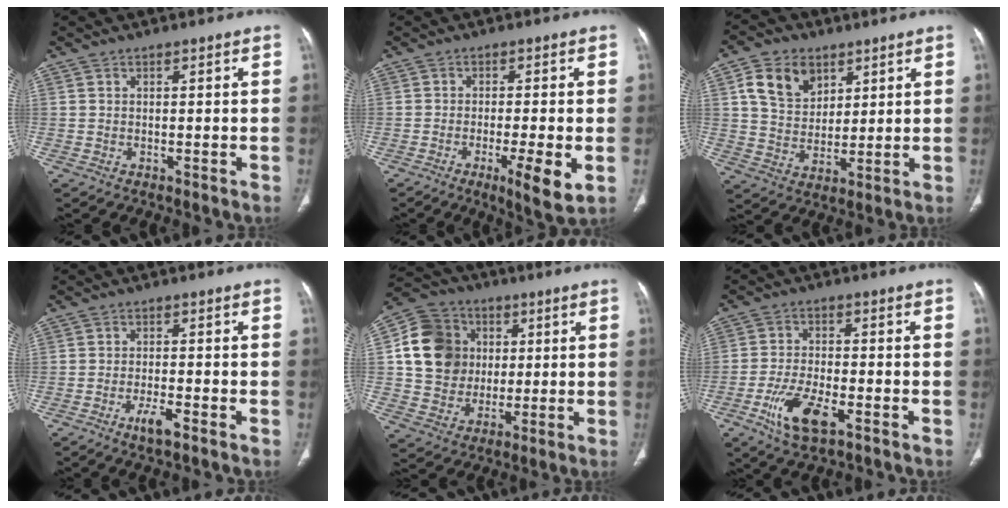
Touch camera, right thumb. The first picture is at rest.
{"total": 7.9, "force": [-2.6, 1.2, 7.4], "torque": [-0.118, -0.016, -0.041]}
{"total": 10.6, "force": [4.8, 7.6, 5.6], "torque": [-0.075, -0.016, 0.094]}
{"total": 5.3, "force": [-3.1, 1.1, 4.2], "torque": [-0.084, 0.010, -0.055]}
{"total": 15.2, "force": [2.2, 13.5, 6.6], "torque": [-0.100, 0.010, 0.042]}
{"total": 9.3, "force": [-4.2, 3.8, 7.4], "torque": [-0.154, 0.007, -0.075]}